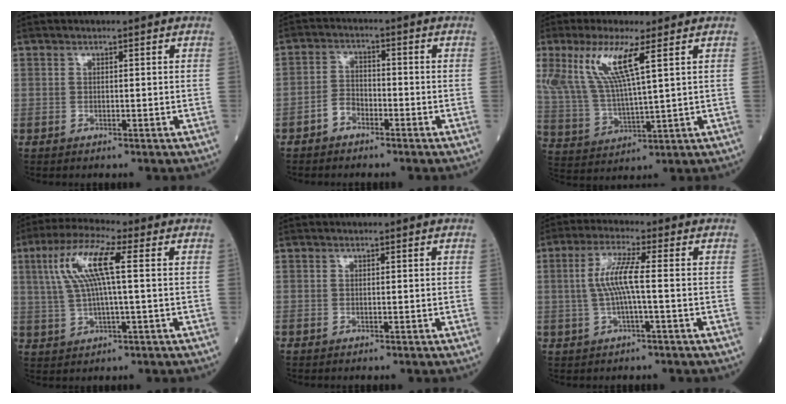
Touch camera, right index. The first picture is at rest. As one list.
[{"total": 3.3, "force": [-2.2, 2.0, 1.5], "torque": [-0.028, 0.007, -0.042]}, {"total": 10.9, "force": [5.1, 1.0, 9.5], "torque": [-0.220, 0.002, 0.105]}, {"total": 9.6, "force": [2.3, 1.0, 9.3], "torque": [-0.198, 0.019, 0.043]}, {"total": 0.0}, {"total": 6.0, "force": [0.1, 0.4, 6.0], "torque": [-0.125, 0.011, -0.001]}]